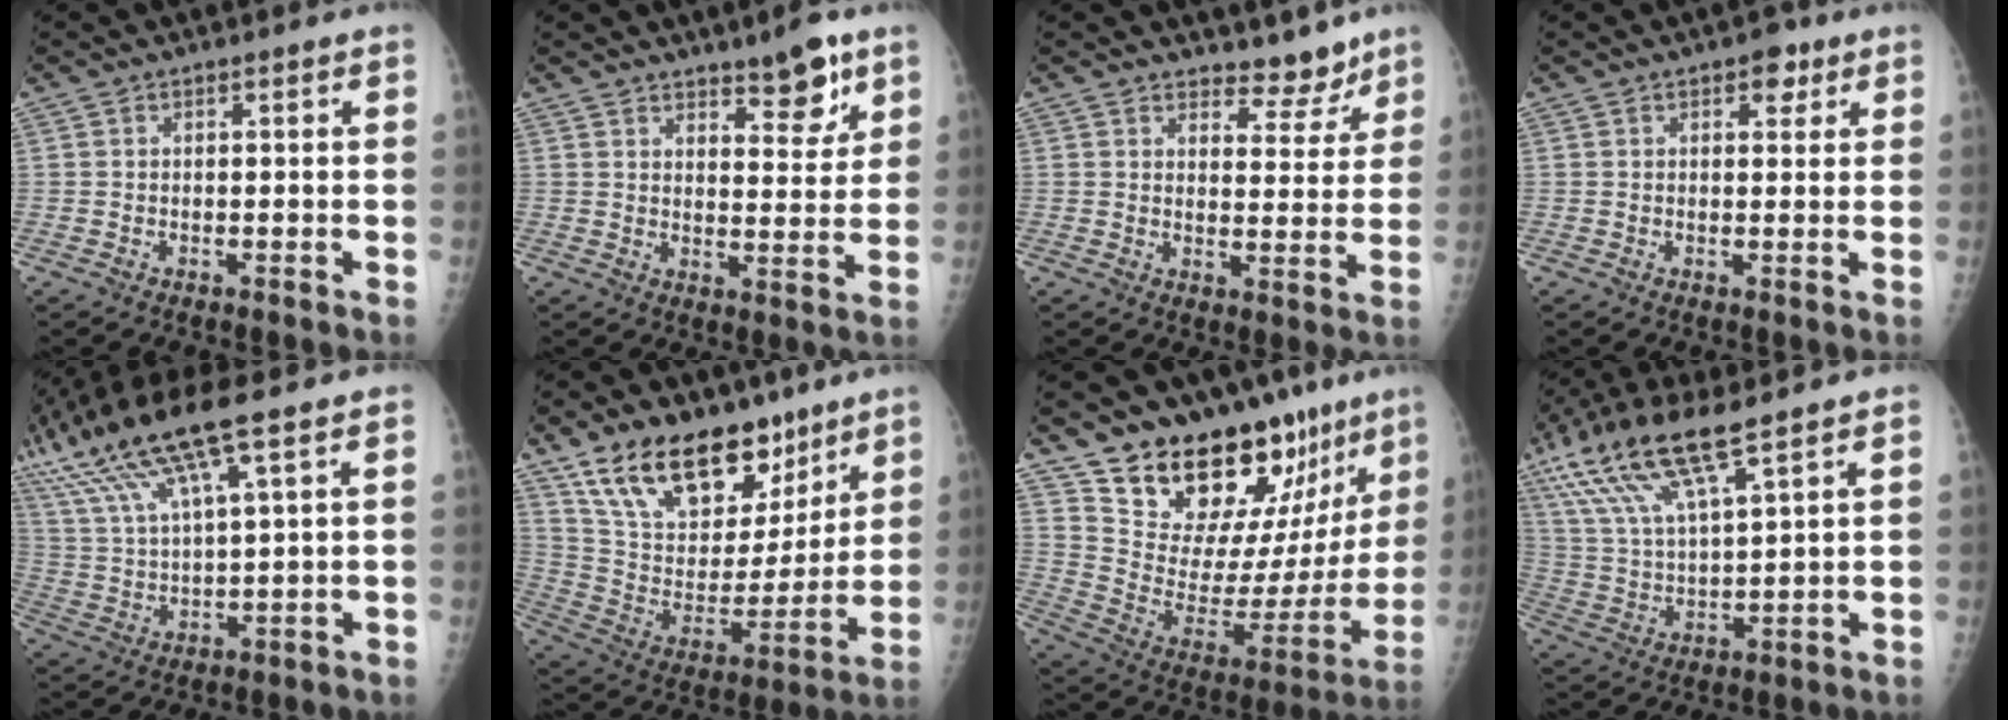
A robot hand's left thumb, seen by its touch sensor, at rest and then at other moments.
{"total": 7.9, "force": [5.3, 2.8, 5.1], "torque": [-0.046, -0.037, 0.077]}
{"total": 5.8, "force": [5.1, 2.5, 1.0], "torque": [0.013, -0.045, 0.074]}
{"total": 3.4, "force": [1.9, 2.0, 2.1], "torque": [-0.008, -0.004, 0.021]}
{"total": 17.5, "force": [10.4, 3.3, 13.6], "torque": [-0.291, -0.004, 0.203]}
{"total": 22.1, "force": [15.0, 11.7, 11.2], "torque": [-0.146, -0.067, 0.265]}
{"total": 25.6, "force": [20.2, 10.5, 11.7], "torque": [-0.132, -0.118, 0.307]}
{"total": 15.5, "force": [9.8, 3.5, 11.5], "torque": [-0.240, -0.022, 0.201]}